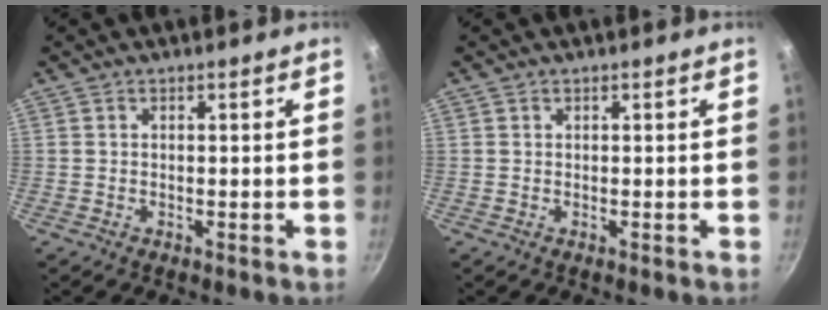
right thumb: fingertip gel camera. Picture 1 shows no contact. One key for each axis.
{"total": 0.0}